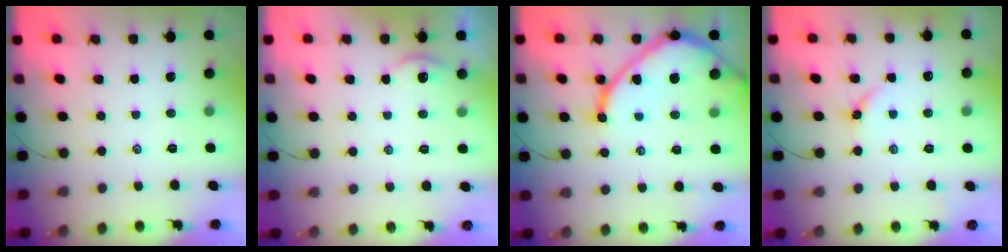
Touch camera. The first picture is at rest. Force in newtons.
{"total": 2.2, "press": 2.2, "slide": 0.3}
{"total": 12.3, "press": 12.3, "slide": 1.1}
{"total": 2.7, "press": 2.6, "slide": 0.6}